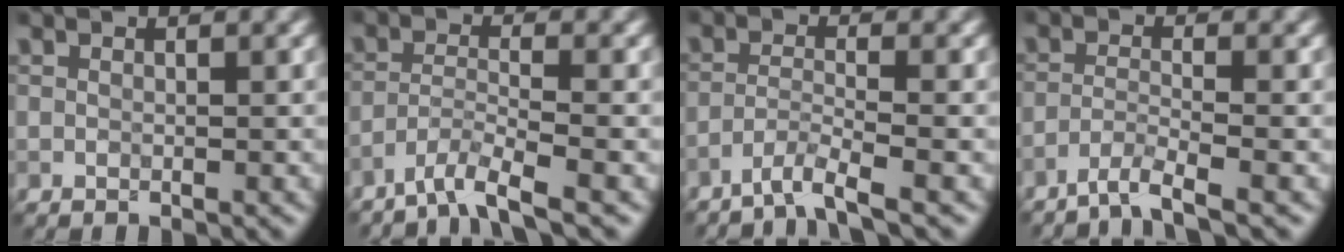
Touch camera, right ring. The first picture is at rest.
{"total": 3.7, "force": [-3.0, 0.2, 2.3], "torque": [-0.041, 0.001, -0.069]}
{"total": 2.9, "force": [-2.3, 0.1, 1.8], "torque": [-0.032, 0.002, -0.056]}
{"total": 2.6, "force": [-2.1, 0.1, 1.6], "torque": [-0.027, 0.001, -0.053]}